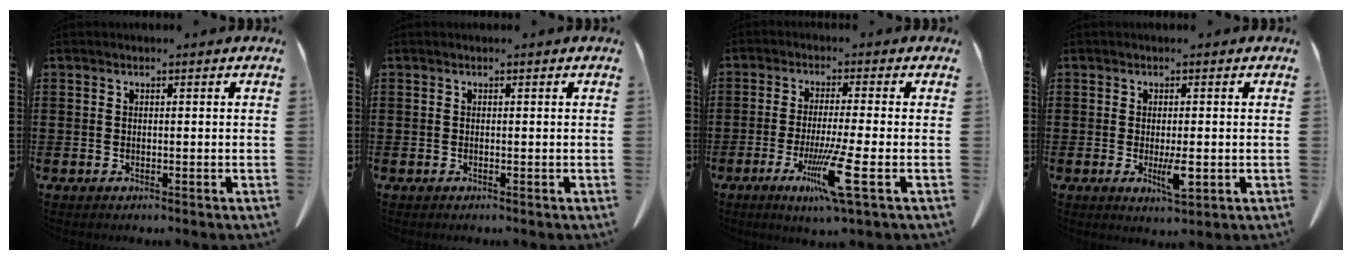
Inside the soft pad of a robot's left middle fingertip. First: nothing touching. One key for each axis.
{"total": 0.0}
{"total": 8.5, "fx": -3.2, "fy": -0.4, "fz": 7.9, "tx": -0.163, "ty": -0.029, "tz": -0.061}
{"total": 3.7, "fx": -0.6, "fy": 1.0, "fz": 3.5, "tx": -0.065, "ty": -0.003, "tz": -0.011}